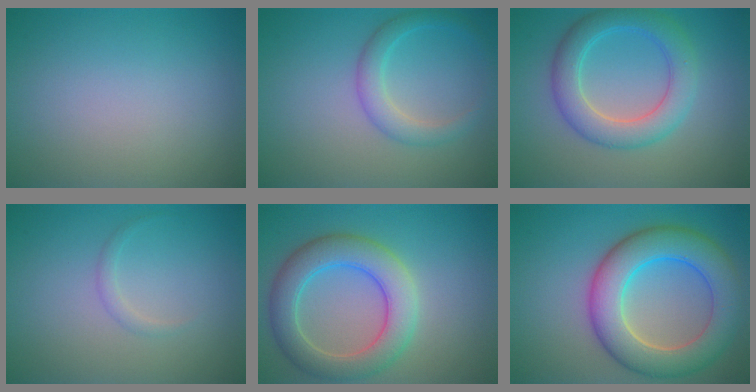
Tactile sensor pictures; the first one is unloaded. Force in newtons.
{"total": 2.6, "press": 2.6, "slide": 0.1}
{"total": 5.0, "press": 5.0, "slide": 0.1}
{"total": 0.8, "press": 0.8, "slide": 0.0}
{"total": 6.1, "press": 6.1, "slide": 0.4}
{"total": 8.6, "press": 8.5, "slide": 0.5}